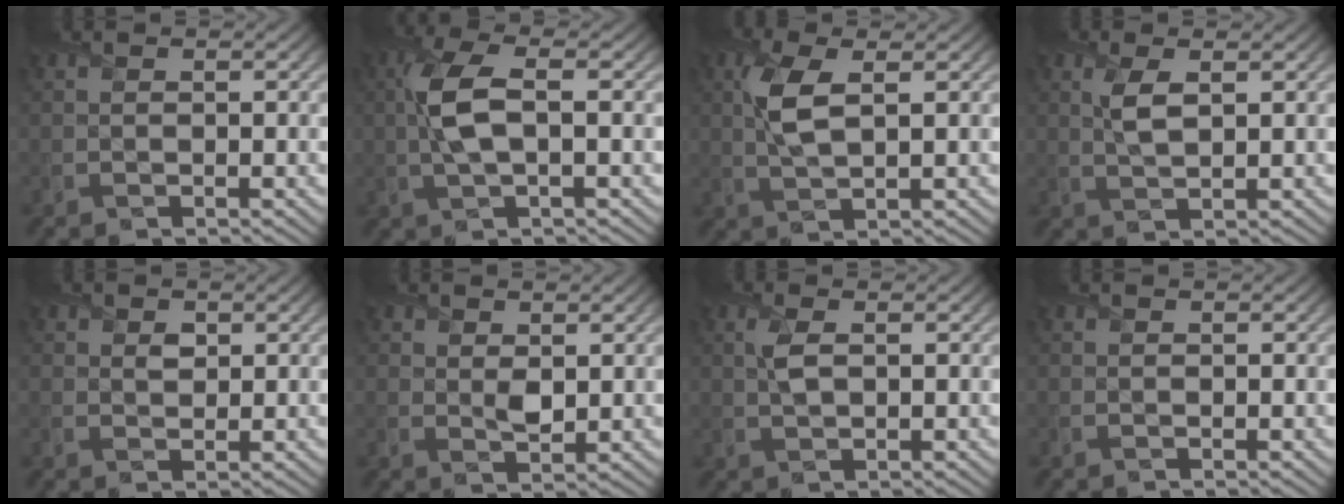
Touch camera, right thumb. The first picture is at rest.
{"total": 6.3, "force": [0.4, 2.4, 5.8], "torque": [-0.144, 0.007, 0.002]}
{"total": 5.2, "force": [1.3, 2.0, 4.7], "torque": [-0.115, 0.004, 0.025]}
{"total": 3.2, "force": [1.1, 1.2, 2.8], "torque": [-0.067, 0.001, 0.022]}
{"total": 1.7, "force": [0.7, 1.3, 0.8], "torque": [-0.014, -0.007, 0.013]}
{"total": 2.4, "force": [0.8, 1.5, 1.6], "torque": [-0.033, -0.010, 0.017]}
{"total": 2.5, "force": [0.6, 1.1, 2.2], "torque": [-0.058, 0.003, 0.011]}
{"total": 0.0}